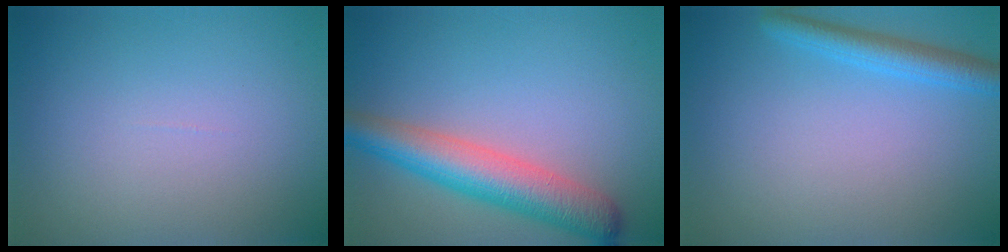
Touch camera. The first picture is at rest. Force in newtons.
{"total": 6.1, "press": 6.1, "slide": 0.3}
{"total": 2.8, "press": 2.8, "slide": 0.1}